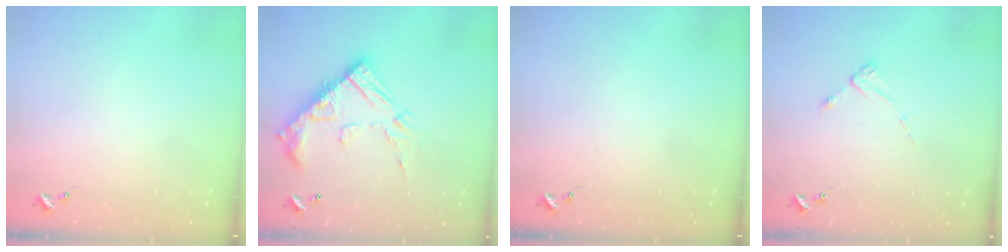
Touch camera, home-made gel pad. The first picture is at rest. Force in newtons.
{"total": 20.8, "press": 20.8, "slide": 0.6}
{"total": 0.0}
{"total": 2.6, "press": 2.6, "slide": 0.3}